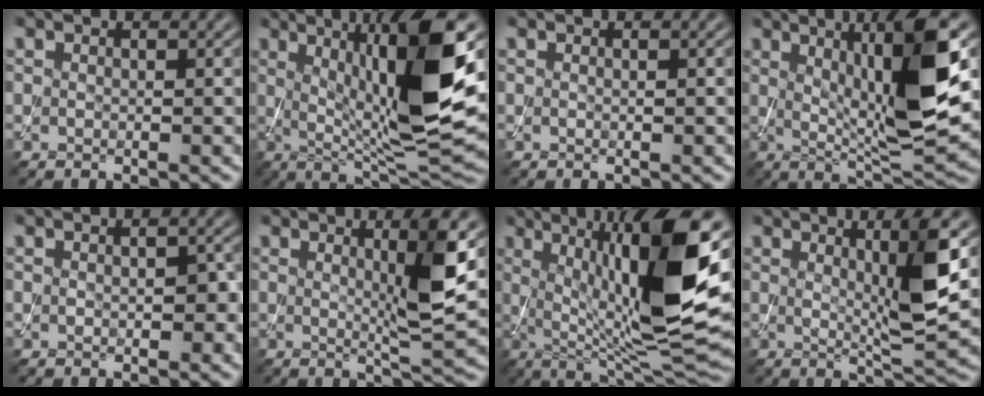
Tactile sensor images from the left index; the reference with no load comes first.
{"total": 12.8, "force": [2.3, 2.6, 12.4], "torque": [-0.190, 0.000, 0.045]}
{"total": 0.0}
{"total": 10.7, "force": [2.0, 2.1, 10.3], "torque": [-0.156, -0.006, 0.044]}
{"total": 2.1, "force": [-0.1, 1.2, 1.7], "torque": [-0.025, -0.001, 0.000]}
{"total": 5.3, "force": [1.4, 0.5, 5.1], "torque": [-0.080, -0.010, 0.028]}
{"total": 14.6, "force": [2.6, 3.2, 14.0], "torque": [-0.218, 0.000, 0.049]}
{"total": 5.9, "force": [1.6, 0.7, 5.6], "torque": [-0.088, -0.011, 0.032]}